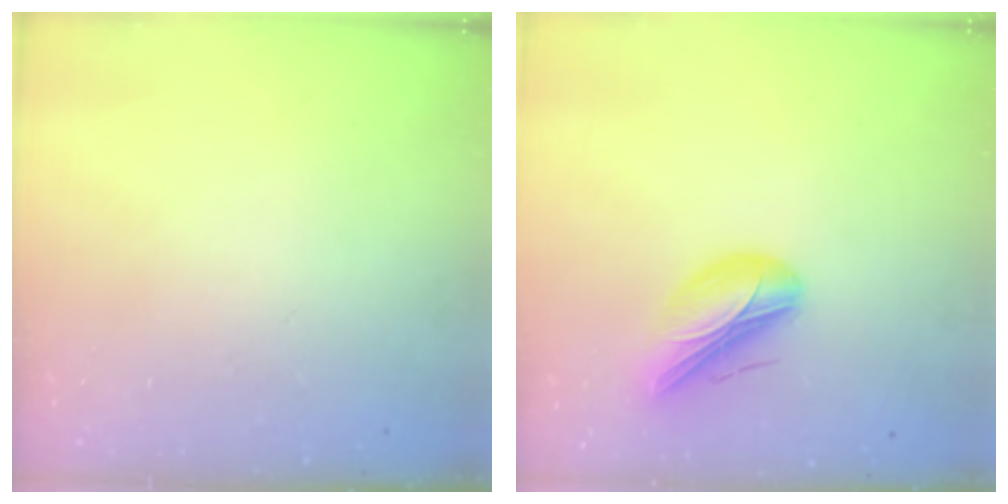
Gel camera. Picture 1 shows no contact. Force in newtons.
{"total": 13.2, "press": 12.5, "slide": 4.1}